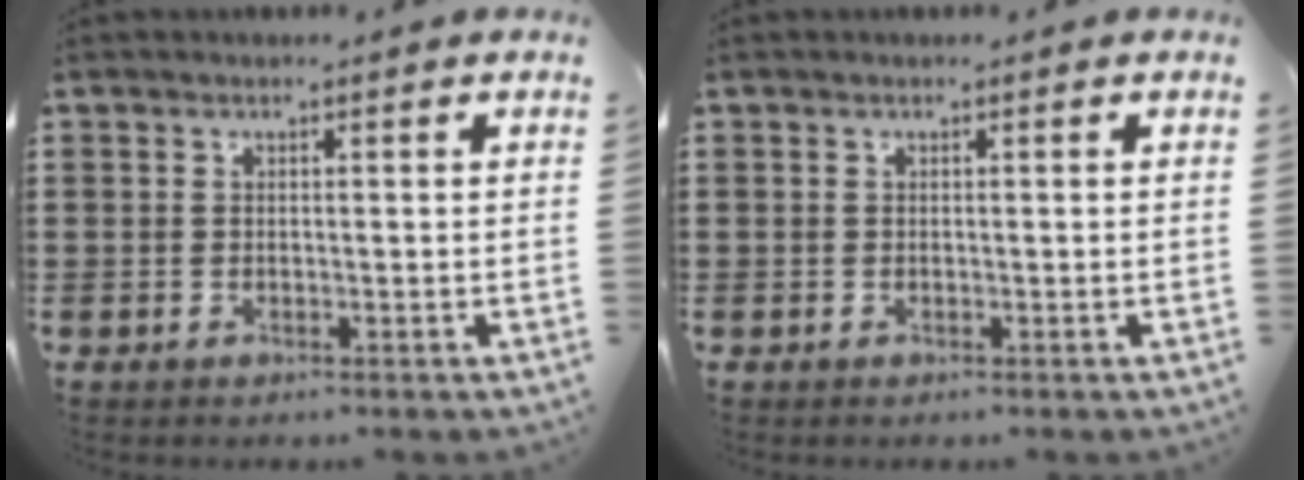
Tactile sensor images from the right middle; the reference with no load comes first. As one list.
[{"total": 0.0}]